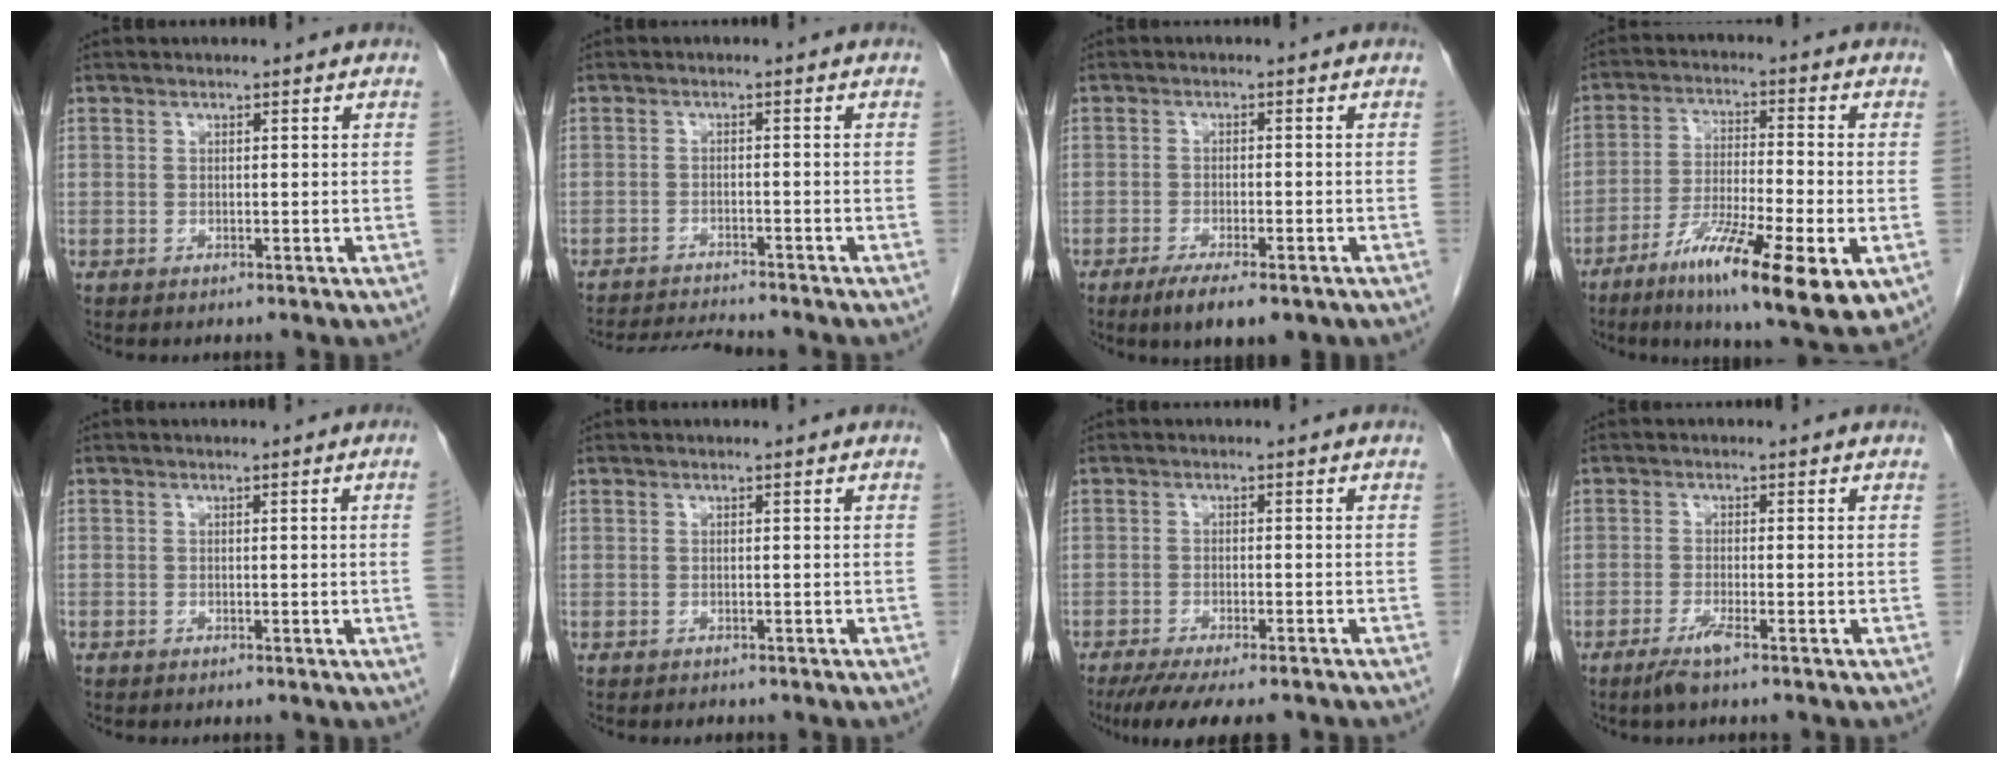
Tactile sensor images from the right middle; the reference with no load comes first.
{"total": 6.7, "force": [-6.6, -0.2, 1.4], "torque": [-0.021, -0.012, -0.107]}
{"total": 7.0, "force": [-4.8, 1.9, 4.8], "torque": [-0.070, -0.011, -0.068]}
{"total": 16.7, "force": [-7.7, 2.3, 14.7], "torque": [-0.225, -0.028, -0.122]}
{"total": 1.5, "force": [-0.3, -0.5, 1.4], "torque": [-0.015, -0.001, -0.006]}
{"total": 0.8, "force": [-0.7, 0.3, 0.1], "torque": [-0.007, -0.001, -0.010]}
{"total": 11.3, "force": [-9.4, 2.1, 5.9], "torque": [-0.086, -0.018, -0.135]}
{"total": 2.8, "force": [-1.9, -0.1, 2.0], "torque": [-0.046, -0.006, -0.039]}